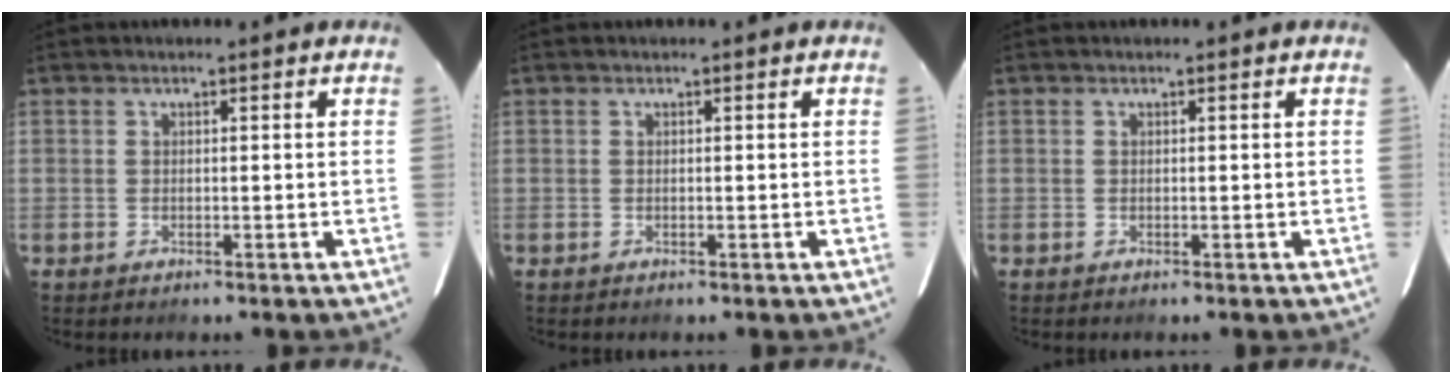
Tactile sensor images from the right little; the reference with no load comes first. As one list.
[{"total": 0.0}, {"total": 0.0}]